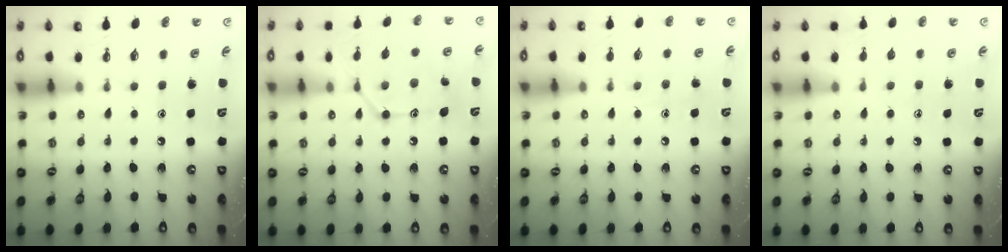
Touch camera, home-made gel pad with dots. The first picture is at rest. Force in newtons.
{"total": 15.2, "press": 15.1, "slide": 1.1}
{"total": 6.9, "press": 6.9, "slide": 0.8}
{"total": 5.3, "press": 5.3, "slide": 0.6}